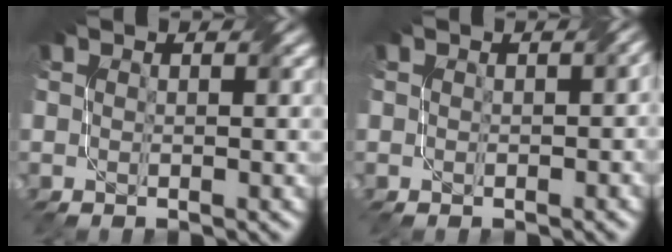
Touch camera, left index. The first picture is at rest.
{"total": 1.2, "force": [0.1, 0.7, 1.0], "torque": [-0.007, 0.004, 0.007]}